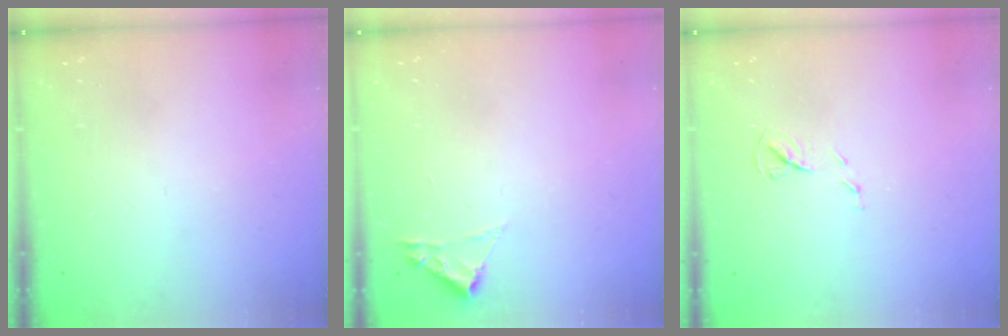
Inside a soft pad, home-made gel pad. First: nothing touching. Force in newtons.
{"total": 1.8, "press": 1.8, "slide": 0.2}
{"total": 5.7, "press": 5.6, "slide": 0.5}